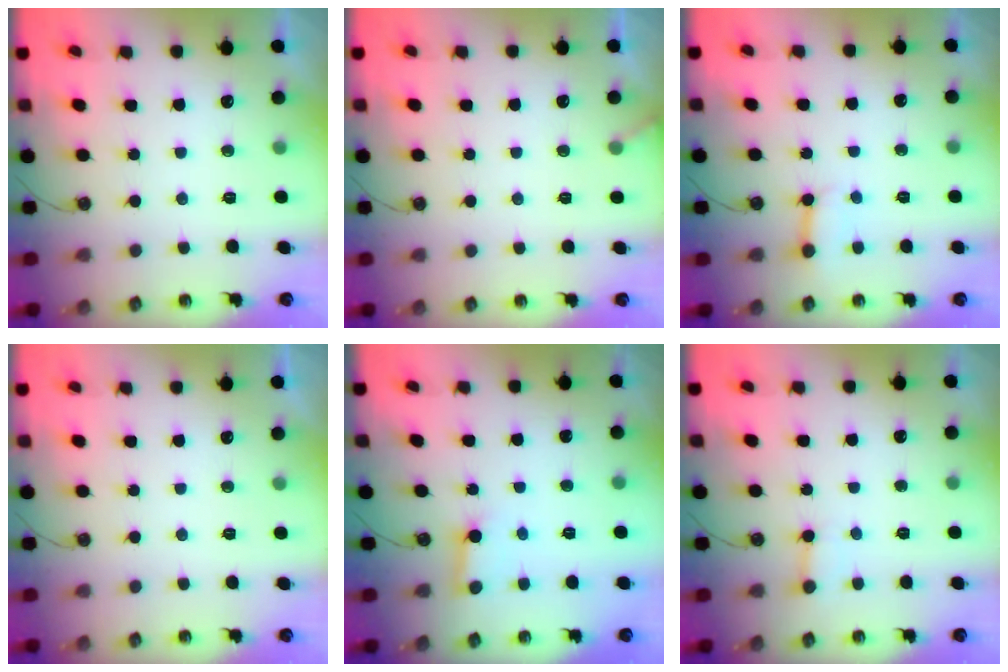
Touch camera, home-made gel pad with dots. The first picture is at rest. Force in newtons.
{"total": 2.9, "press": 2.9, "slide": 0.2}
{"total": 3.6, "press": 3.6, "slide": 0.4}
{"total": 0.0}
{"total": 4.0, "press": 3.9, "slide": 0.4}
{"total": 2.5, "press": 2.5, "slide": 0.4}